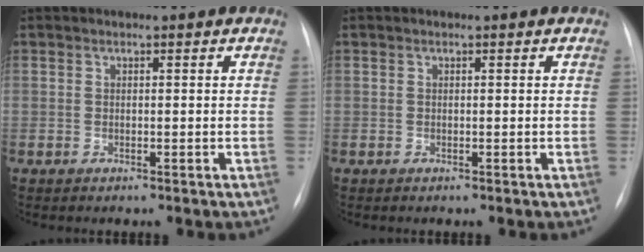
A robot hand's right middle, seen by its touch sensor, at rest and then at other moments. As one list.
[{"total": 0.0}]